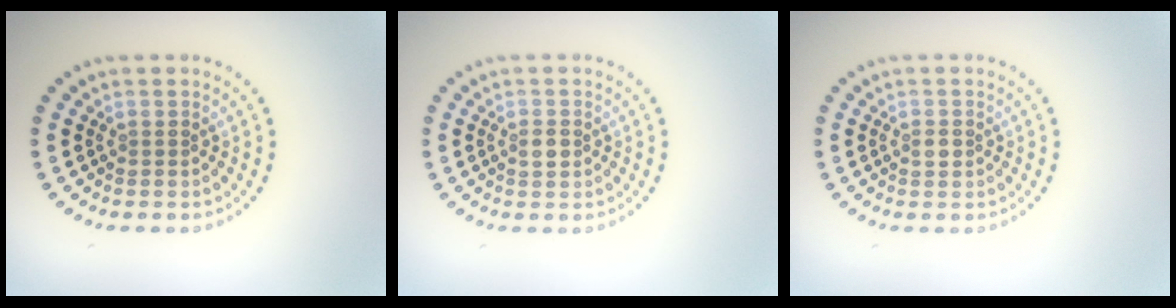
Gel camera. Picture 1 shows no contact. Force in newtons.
{"total": 1.1, "press": 1.1, "slide": 0.2}
{"total": 1.2, "press": 1.2, "slide": 0.2}